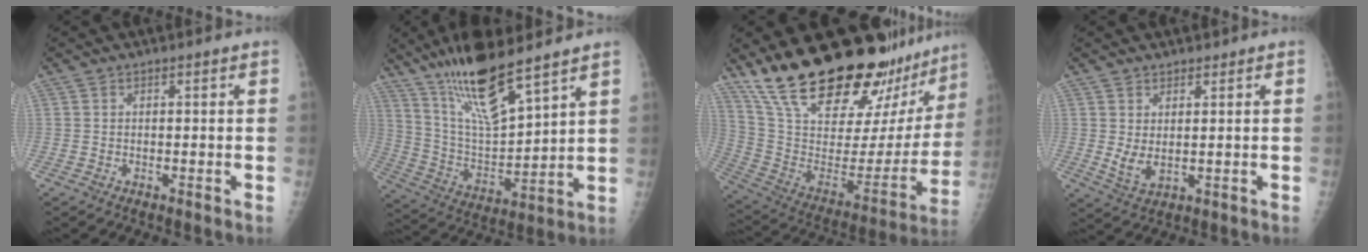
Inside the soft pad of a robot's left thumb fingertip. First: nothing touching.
{"total": 17.2, "force": [12.3, 3.8, 11.4], "torque": [-0.192, -0.065, 0.240]}
{"total": 33.8, "force": [26.3, 10.2, 18.7], "torque": [-0.279, -0.116, 0.401]}
{"total": 4.3, "force": [1.2, 2.8, 3.1], "torque": [-0.050, -0.017, 0.030]}